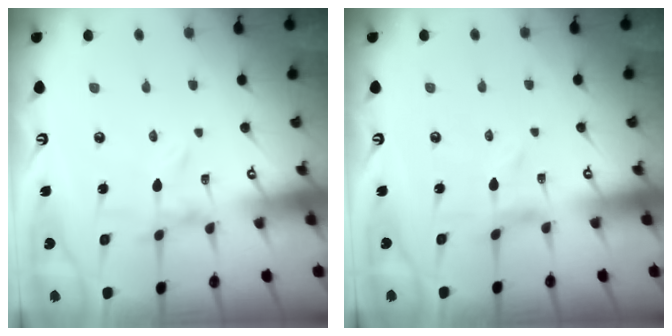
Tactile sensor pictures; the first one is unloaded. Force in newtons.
{"total": 0.5, "press": 0.5, "slide": 0.2}